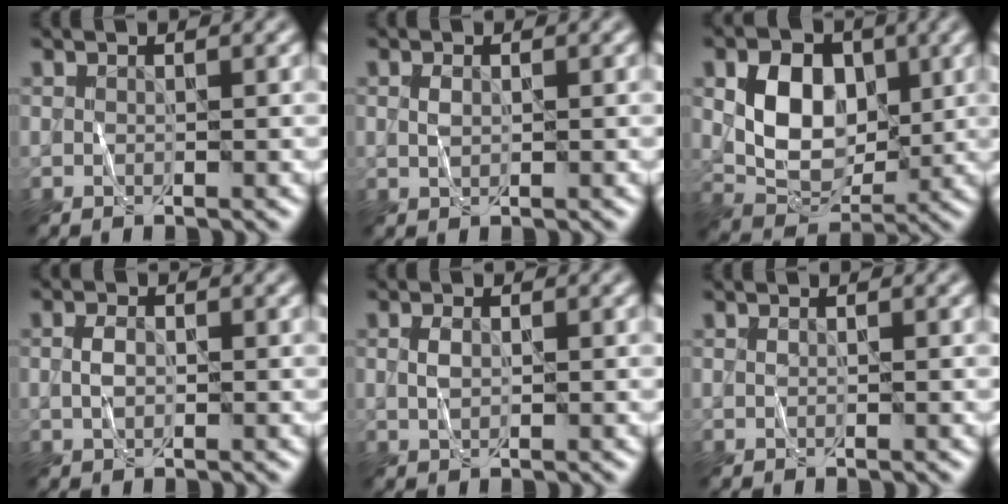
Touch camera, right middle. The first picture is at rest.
{"total": 0.8, "force": [0.1, 0.6, 0.6], "torque": [-0.015, 0.000, 0.003]}
{"total": 6.8, "force": [1.1, 5.0, 4.5], "torque": [-0.079, -0.005, 0.021]}
{"total": 1.5, "force": [-0.1, 1.1, 1.1], "torque": [-0.023, 0.003, -0.004]}
{"total": 1.1, "force": [0.1, 0.8, 0.9], "torque": [-0.021, 0.000, 0.002]}
{"total": 0.0}